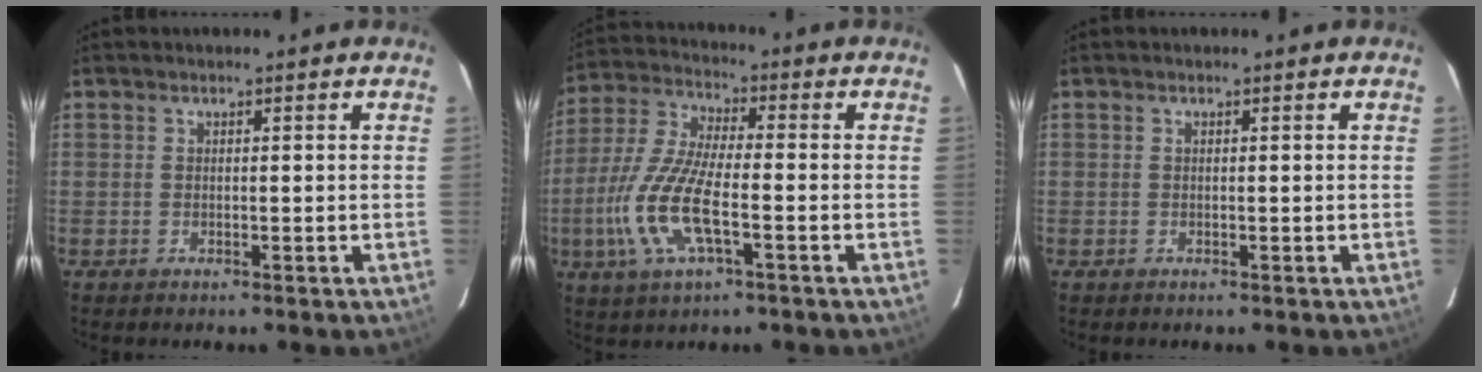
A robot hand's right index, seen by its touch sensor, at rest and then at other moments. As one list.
[{"total": 13.8, "force": [-4.3, 4.0, 12.5], "torque": [-0.276, -0.007, -0.087]}, {"total": 0.0}]